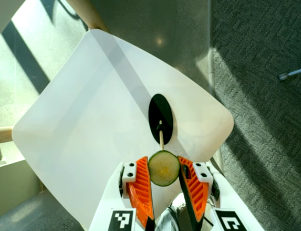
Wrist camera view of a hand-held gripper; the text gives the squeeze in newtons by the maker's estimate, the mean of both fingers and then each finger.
{"total": 8.2, "left": 8.0, "right": 8.5}